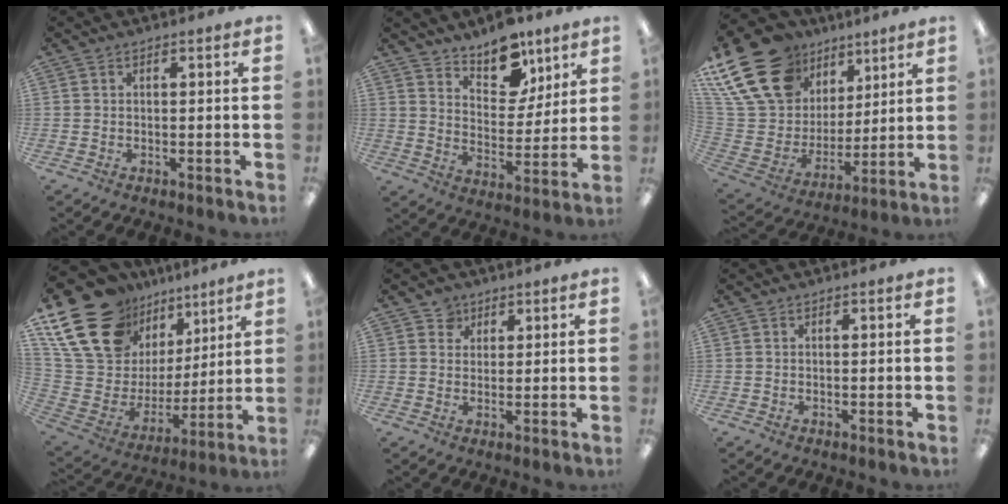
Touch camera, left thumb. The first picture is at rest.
{"total": 11.2, "force": [9.0, 5.6, 3.5], "torque": [-0.051, -0.062, 0.165]}
{"total": 25.2, "force": [14.3, 16.7, 12.2], "torque": [-0.250, -0.071, 0.282]}
{"total": 22.7, "force": [14.6, 14.2, 10.1], "torque": [-0.213, -0.085, 0.286]}
{"total": 3.8, "force": [2.4, 2.9, 0.2], "torque": [0.000, -0.004, 0.043]}
{"total": 0.0}